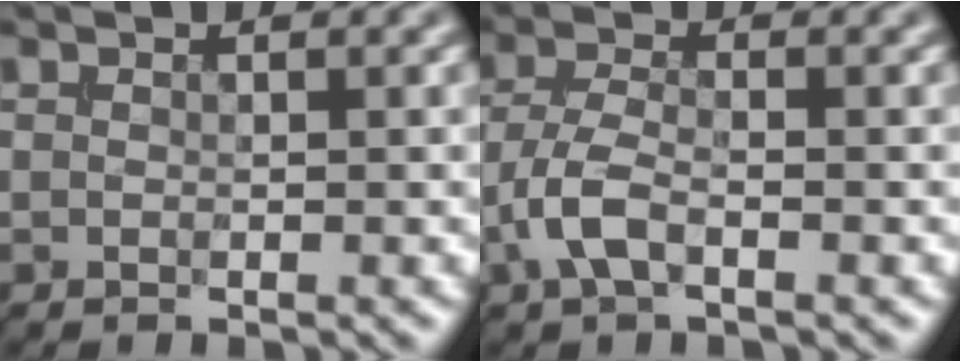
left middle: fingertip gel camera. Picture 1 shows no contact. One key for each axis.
{"total": 3.2, "fx": -1.5, "fy": 1.3, "fz": 2.5, "tx": -0.055, "ty": 0.003, "tz": -0.038}